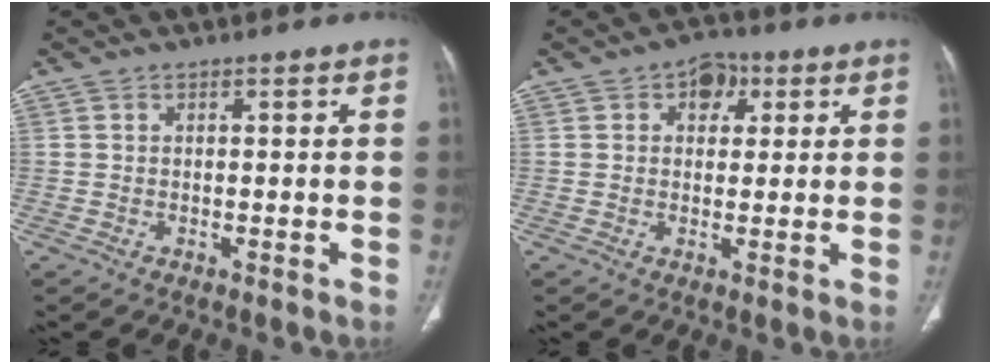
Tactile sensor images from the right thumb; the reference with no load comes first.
{"total": 5.2, "force": [2.0, 3.8, 3.0], "torque": [-0.011, 0.000, 0.022]}